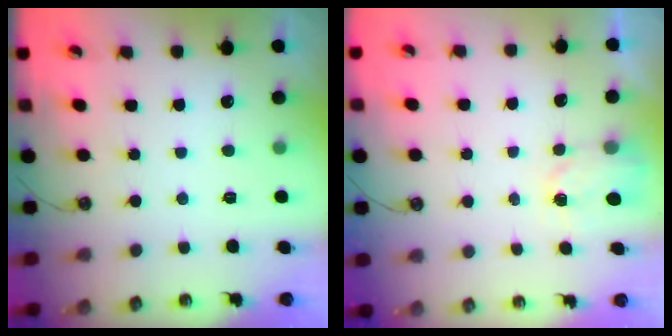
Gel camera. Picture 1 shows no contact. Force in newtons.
{"total": 2.6, "press": 2.5, "slide": 0.4}